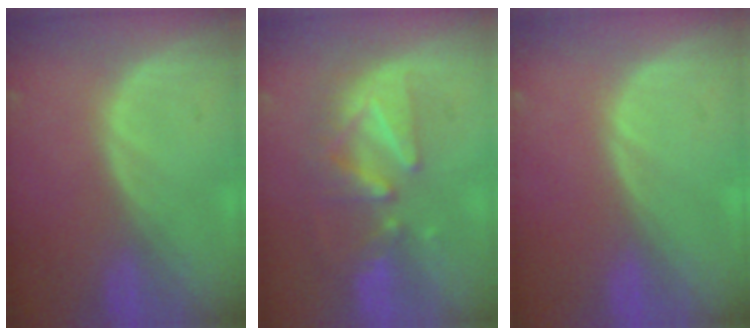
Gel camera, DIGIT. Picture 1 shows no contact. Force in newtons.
{"total": 8.5, "press": 8.0, "slide": 3.1}
{"total": 0.0}